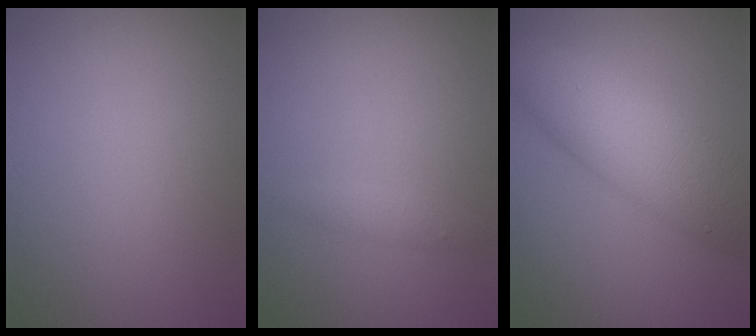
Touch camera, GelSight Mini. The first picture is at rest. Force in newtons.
{"total": 1.0, "press": 1.0, "slide": 0.1}
{"total": 8.4, "press": 8.4, "slide": 0.0}